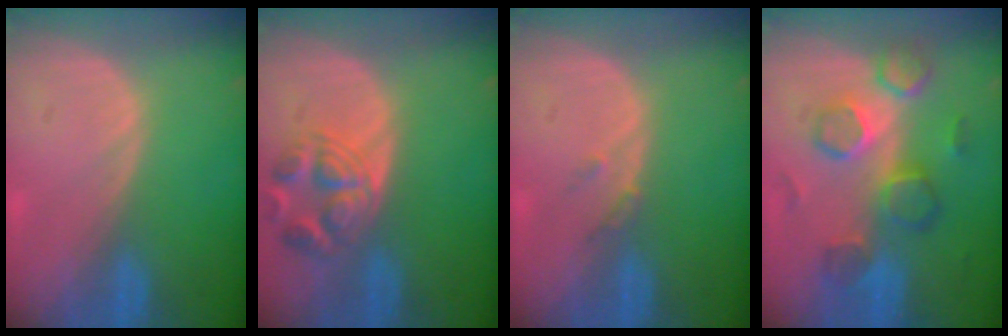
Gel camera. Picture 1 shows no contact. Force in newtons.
{"total": 6.2, "press": 6.1, "slide": 0.7}
{"total": 1.5, "press": 1.3, "slide": 0.7}
{"total": 8.5, "press": 8.3, "slide": 2.1}